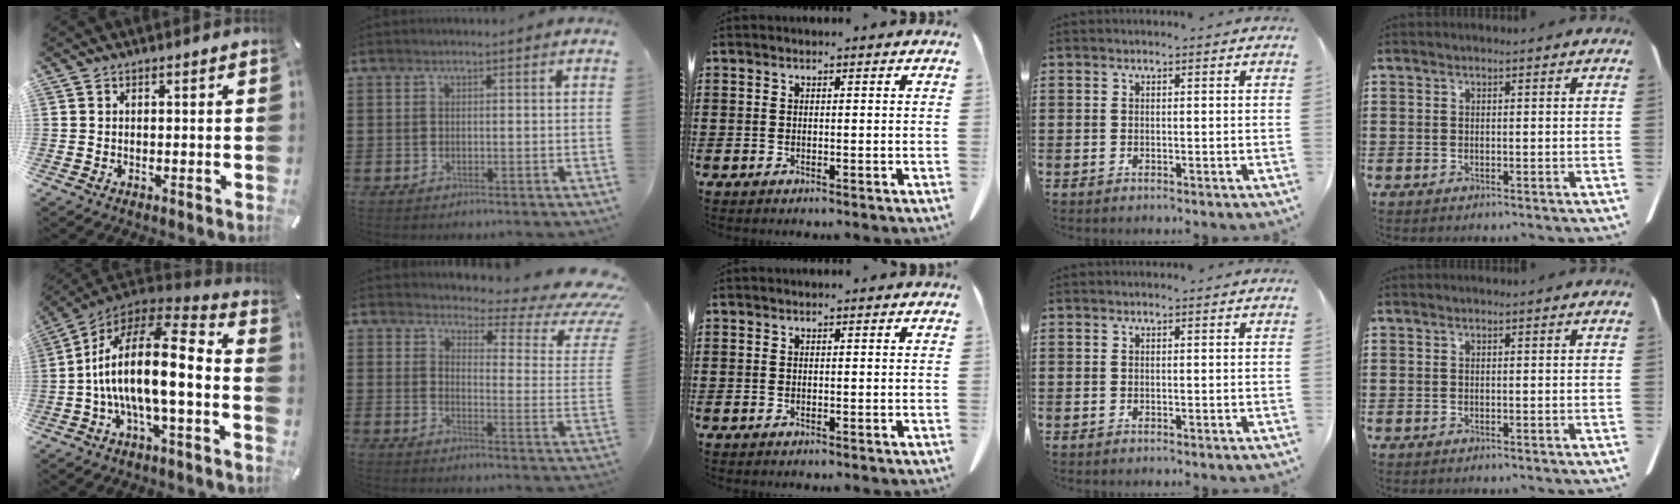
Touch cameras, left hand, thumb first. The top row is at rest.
{"thumb": {"total": 17.4, "force": [-3.2, 5.9, 16.0], "torque": [-0.295, -0.007, -0.058]}, "index": {"total": 5.4, "force": [4.1, 1.6, 3.1], "torque": [-0.056, -0.035, 0.064]}}